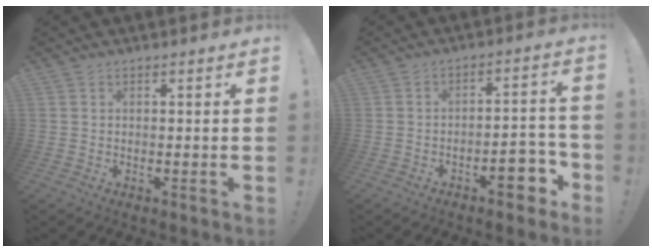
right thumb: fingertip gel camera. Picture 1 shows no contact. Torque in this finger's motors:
{"motor_torque": [0.80, 0.56, 0.64, -0.69, 0.21]}